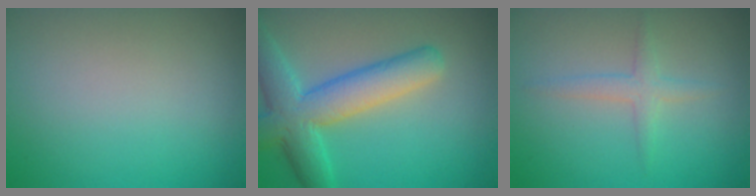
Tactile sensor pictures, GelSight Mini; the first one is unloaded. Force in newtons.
{"total": 7.0, "press": 7.0, "slide": 0.3}
{"total": 1.7, "press": 1.7, "slide": 0.0}